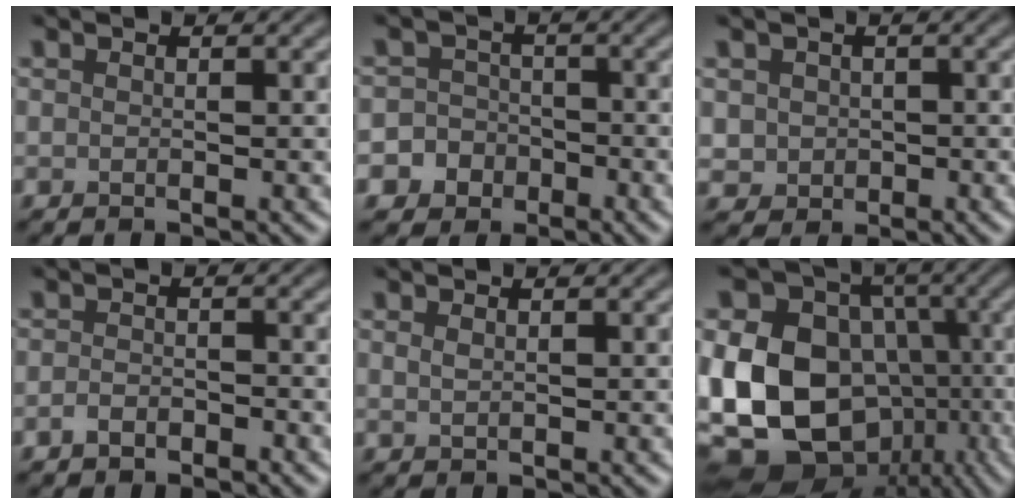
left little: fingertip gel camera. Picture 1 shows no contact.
{"total": 5.4, "force": [-2.8, 4.6, 0.5], "torque": [0.010, -0.008, -0.068]}
{"total": 2.0, "force": [0.0, 1.9, 0.5], "torque": [-0.007, -0.006, 0.005]}
{"total": 1.5, "force": [-1.1, 0.7, 0.7], "torque": [-0.013, 0.001, -0.024]}
{"total": 0.7, "force": [0.4, 0.3, 0.5], "torque": [-0.014, -0.001, 0.010]}
{"total": 18.8, "force": [-3.4, 15.0, 10.9], "torque": [-0.212, -0.020, -0.051]}